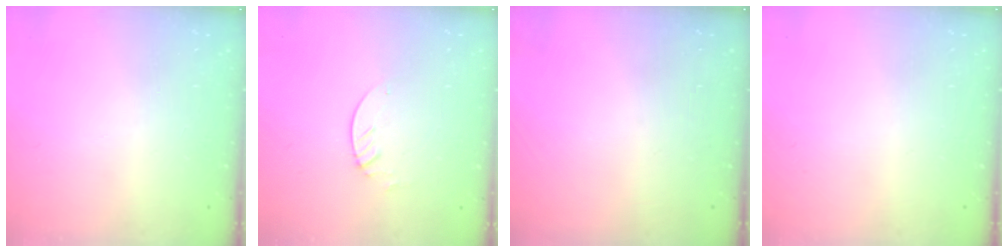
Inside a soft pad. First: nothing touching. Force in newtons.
{"total": 2.3, "press": 2.3, "slide": 0.2}
{"total": 0.0}
{"total": 0.0}